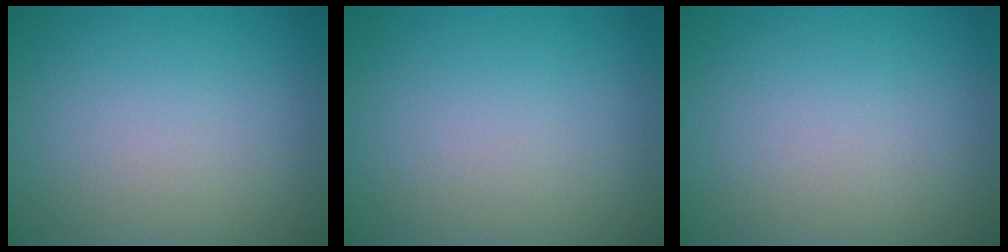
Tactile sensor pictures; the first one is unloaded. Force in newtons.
{"total": 0.0}
{"total": 0.0}